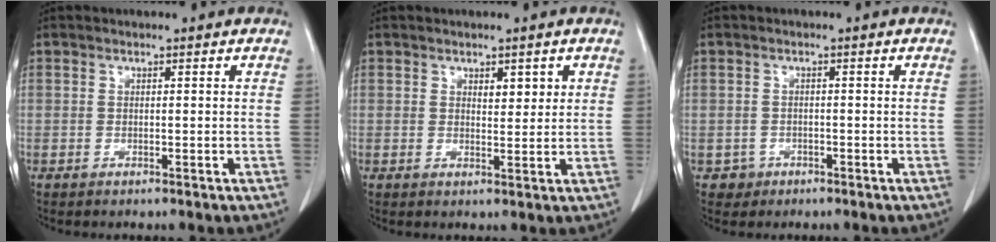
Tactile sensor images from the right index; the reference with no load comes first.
{"total": 2.5, "force": [1.2, 1.2, 1.9], "torque": [-0.026, -0.002, 0.020]}
{"total": 2.2, "force": [-1.1, 1.9, -0.2], "torque": [0.007, 0.011, -0.018]}